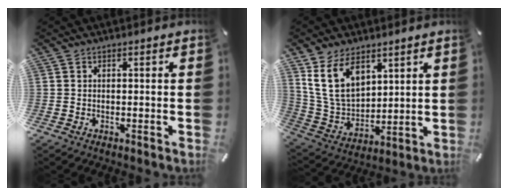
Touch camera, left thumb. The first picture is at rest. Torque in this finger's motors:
{"motor_torque": [2.29, 1.52, 1.40, -1.36, 0.21]}